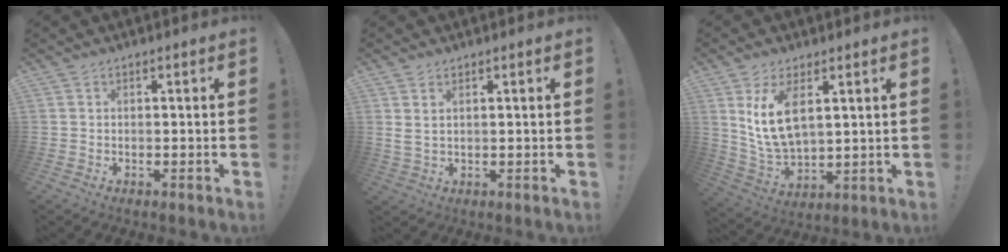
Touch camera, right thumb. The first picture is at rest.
{"total": 2.7, "force": [1.4, 1.0, 2.0], "torque": [-0.042, -0.003, 0.028]}
{"total": 11.5, "force": [5.0, 5.9, 8.5], "torque": [-0.175, -0.021, 0.096]}